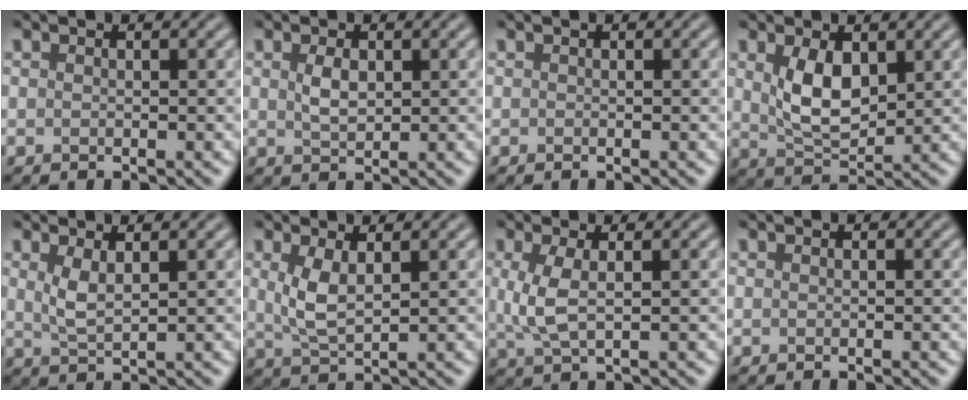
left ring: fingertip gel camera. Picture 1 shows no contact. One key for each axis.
{"total": 2.1, "fx": 0.6, "fy": 1.1, "fz": 1.6, "tx": -0.037, "ty": -0.001, "tz": 0.014}
{"total": 0.0}
{"total": 4.4, "fx": 1.2, "fy": 2.3, "fz": 3.5, "tx": -0.077, "ty": -0.004, "tz": 0.029}
{"total": 2.3, "fx": 1.0, "fy": 0.8, "fz": 1.9, "tx": -0.043, "ty": -0.003, "tz": 0.022}
{"total": 3.1, "fx": 1.0, "fy": 1.1, "fz": 2.7, "tx": -0.062, "ty": -0.003, "tz": 0.024}
{"total": 3.2, "fx": 0.5, "fy": 1.2, "fz": 2.9, "tx": -0.070, "ty": -0.003, "tz": 0.012}
{"total": 0.0}